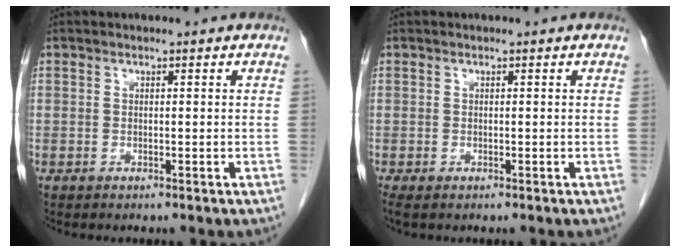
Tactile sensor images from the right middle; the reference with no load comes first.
{"total": 1.0, "force": [-0.7, 0.4, 0.5], "torque": [-0.002, -0.002, -0.010]}